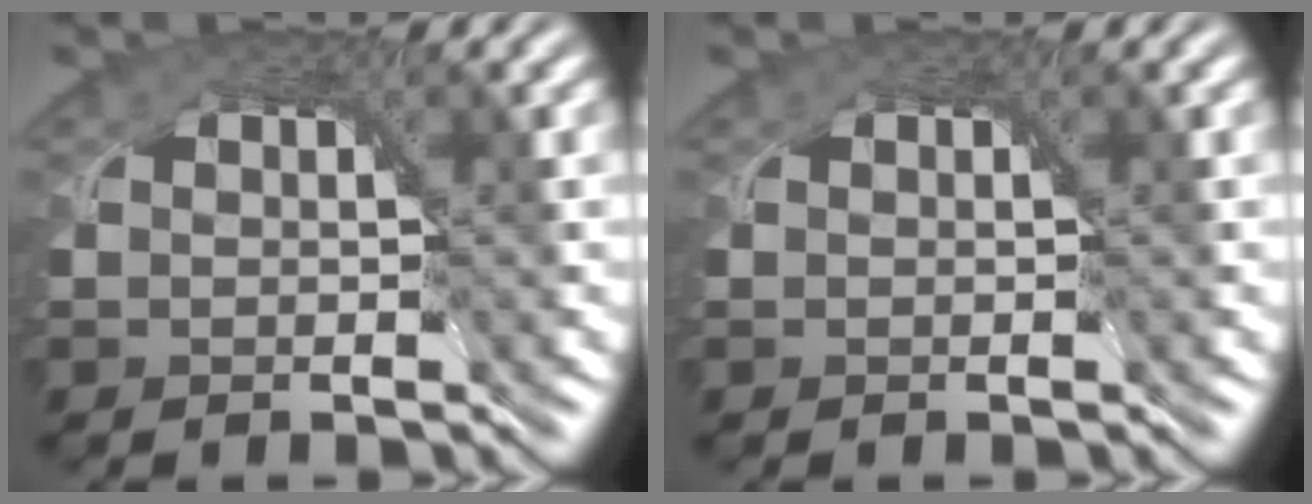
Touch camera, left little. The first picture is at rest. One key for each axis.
{"total": 0.0}